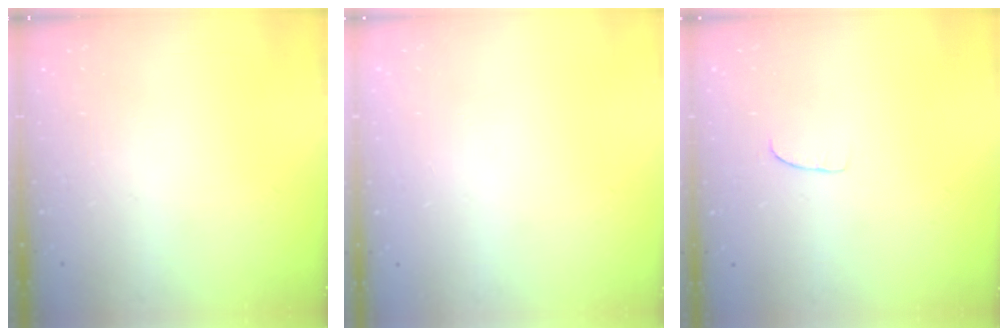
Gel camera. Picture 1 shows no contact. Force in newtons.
{"total": 0.0}
{"total": 5.7, "press": 5.7, "slide": 0.5}